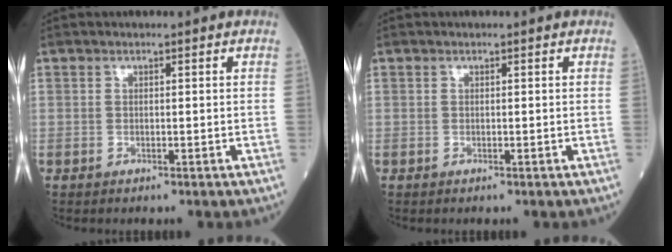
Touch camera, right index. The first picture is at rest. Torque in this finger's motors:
{"motor_torque": [0.00, 0.00, 0.00, 0.00]}